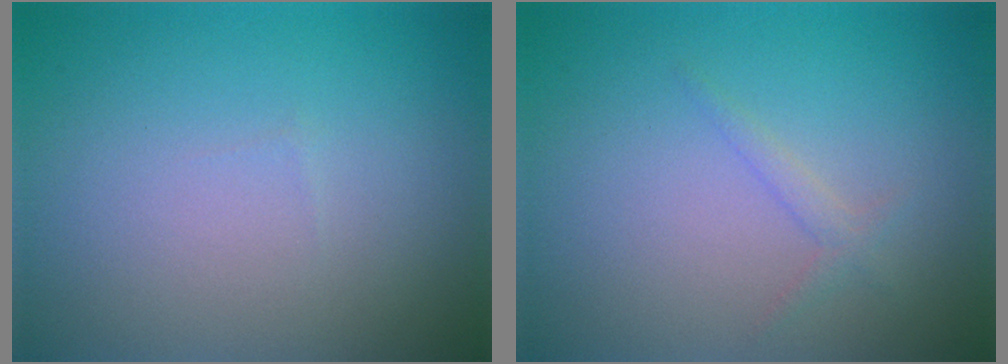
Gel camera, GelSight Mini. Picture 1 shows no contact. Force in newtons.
{"total": 1.1, "press": 1.1, "slide": 0.1}